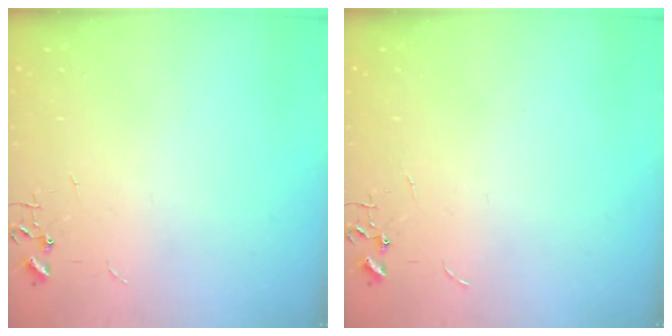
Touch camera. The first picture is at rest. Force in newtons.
{"total": 0.0}